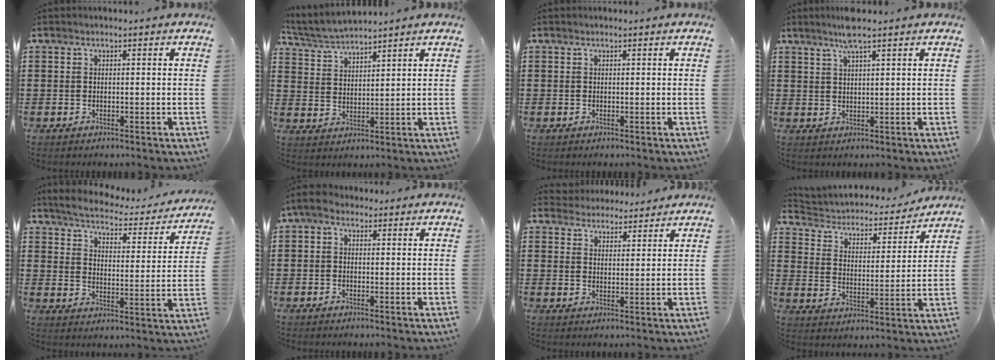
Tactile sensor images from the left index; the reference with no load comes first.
{"total": 4.4, "force": [4.3, 0.2, 1.0], "torque": [-0.036, -0.017, 0.077]}
{"total": 0.0}
{"total": 4.2, "force": [3.0, 0.3, 2.9], "torque": [-0.064, 0.004, 0.054]}
{"total": 3.5, "force": [3.3, 0.2, 1.2], "torque": [-0.047, -0.028, 0.048]}
{"total": 2.1, "force": [0.2, 1.4, 1.6], "torque": [-0.040, 0.005, 0.000]}
{"total": 3.5, "force": [3.4, 0.7, -0.3], "torque": [-0.008, -0.009, 0.065]}
{"total": 2.9, "force": [2.6, 1.1, 0.7], "torque": [-0.033, -0.023, 0.034]}